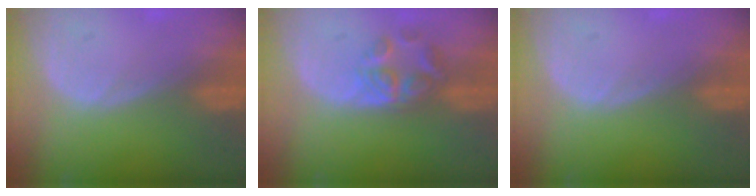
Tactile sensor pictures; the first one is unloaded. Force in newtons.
{"total": 5.7, "press": 4.7, "slide": 3.2}
{"total": 0.0}